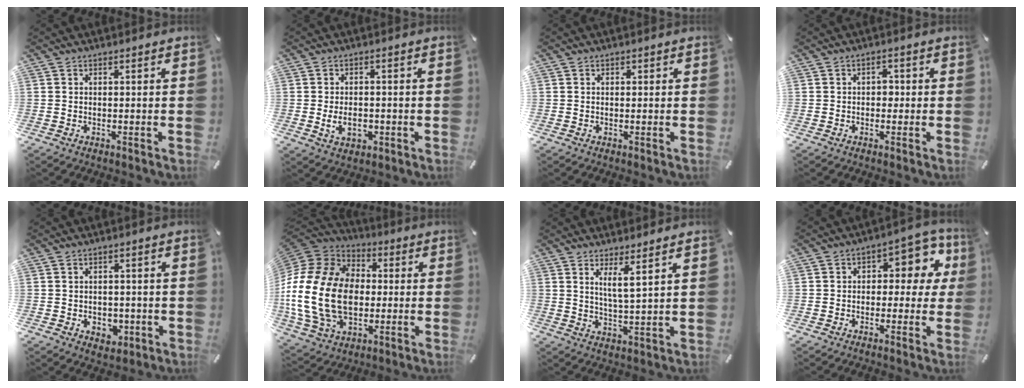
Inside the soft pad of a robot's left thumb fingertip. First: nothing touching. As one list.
[{"total": 5.0, "force": [-1.2, 3.3, 3.6], "torque": [-0.064, 0.000, -0.023]}, {"total": 0.8, "force": [0.1, 0.8, 0.0], "torque": [0.000, 0.006, -0.001]}, {"total": 2.2, "force": [-0.3, 1.8, 1.2], "torque": [-0.018, 0.006, -0.012]}, {"total": 3.8, "force": [-0.8, 3.2, 1.8], "torque": [-0.016, -0.001, -0.015]}, {"total": 24.4, "force": [-3.5, 18.0, 16.1], "torque": [-0.341, 0.023, -0.059]}, {"total": 5.4, "force": [3.5, 0.2, 4.1], "torque": [-0.076, -0.019, 0.055]}, {"total": 9.7, "force": [2.1, 6.3, 7.0], "torque": [-0.080, -0.010, 0.029]}]